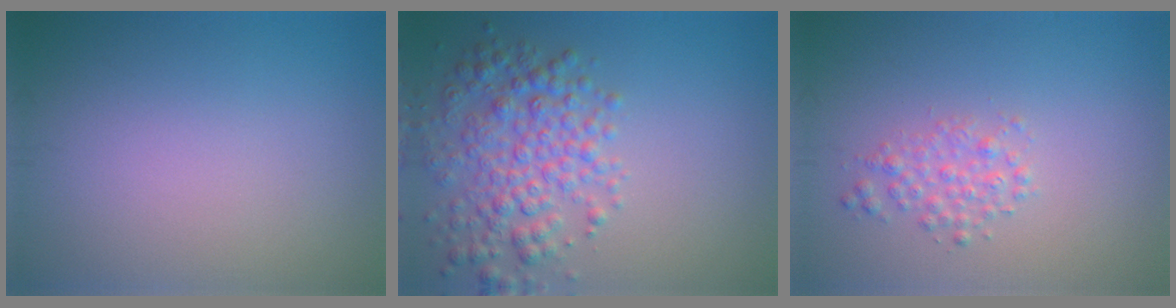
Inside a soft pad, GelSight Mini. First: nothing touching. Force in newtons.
{"total": 4.9, "press": 4.9, "slide": 0.1}
{"total": 1.8, "press": 1.8, "slide": 0.1}